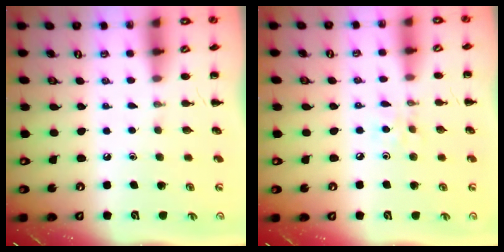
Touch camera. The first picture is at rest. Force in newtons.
{"total": 3.9, "press": 3.6, "slide": 1.3}